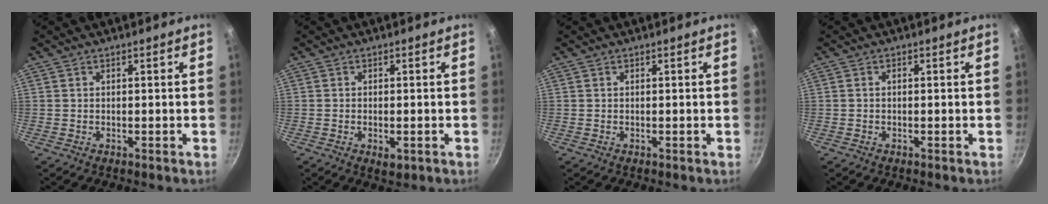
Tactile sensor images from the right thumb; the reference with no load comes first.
{"total": 2.6, "force": [-0.8, 1.3, 2.1], "torque": [-0.035, -0.006, -0.012]}
{"total": 0.0}
{"total": 0.5, "force": [-0.1, 0.4, 0.4], "torque": [-0.007, 0.006, -0.002]}